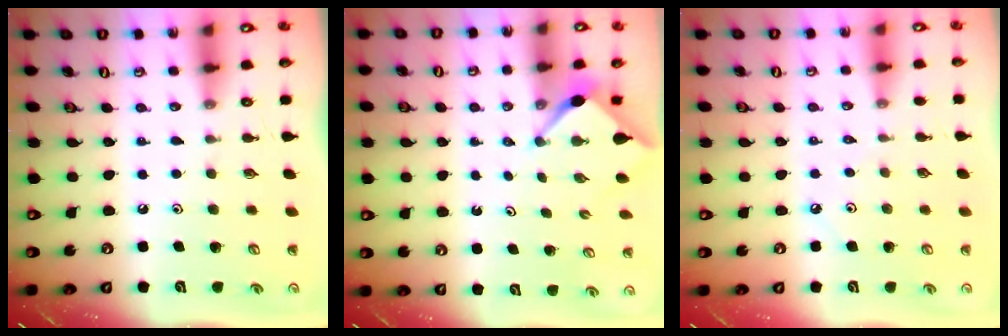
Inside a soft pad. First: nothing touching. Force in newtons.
{"total": 2.5, "press": 2.5, "slide": 0.3}
{"total": 2.2, "press": 2.1, "slide": 0.4}